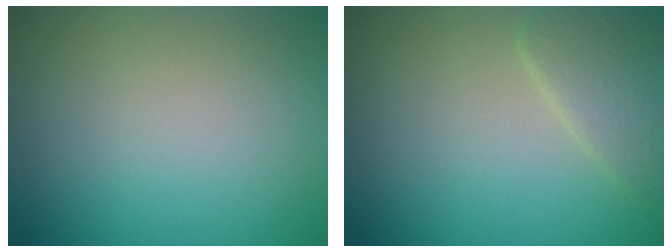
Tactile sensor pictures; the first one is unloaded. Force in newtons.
{"total": 2.4, "press": 2.4, "slide": 0.2}